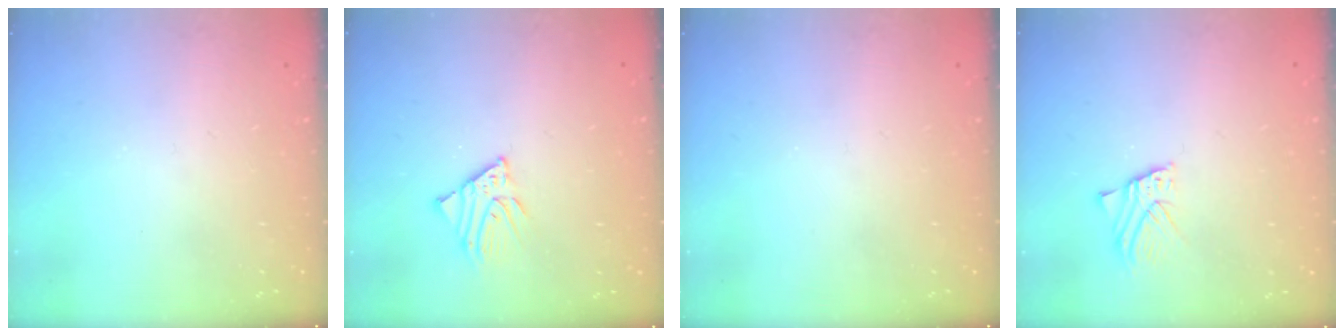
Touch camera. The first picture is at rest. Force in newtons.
{"total": 4.1, "press": 4.1, "slide": 0.3}
{"total": 0.0}
{"total": 2.2, "press": 2.2, "slide": 0.0}